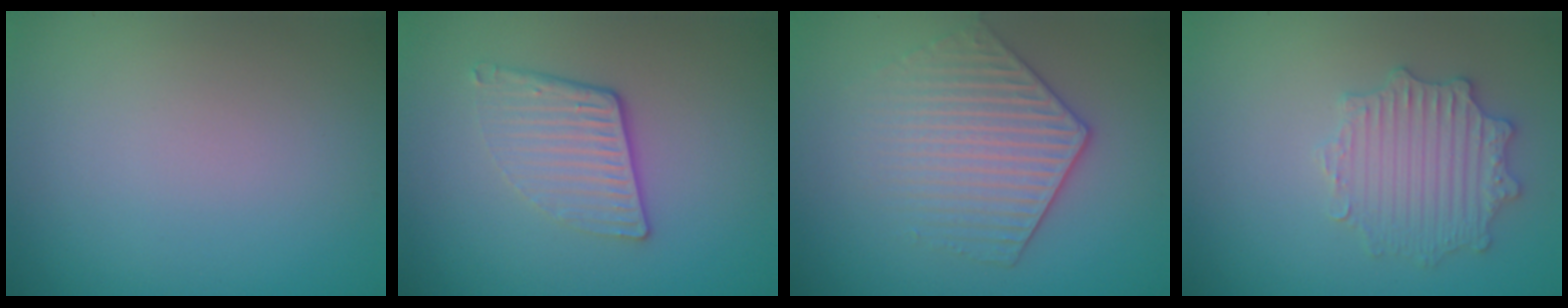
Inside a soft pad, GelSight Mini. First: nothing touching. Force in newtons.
{"total": 3.3, "press": 2.6, "slide": 2.1}
{"total": 4.3, "press": 3.7, "slide": 2.2}
{"total": 3.5, "press": 3.4, "slide": 0.9}